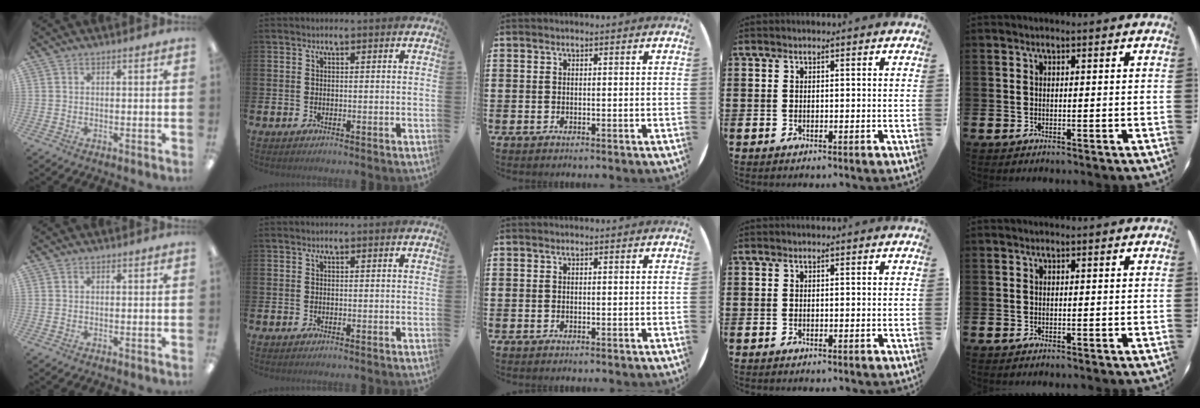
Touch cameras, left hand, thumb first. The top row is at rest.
{}